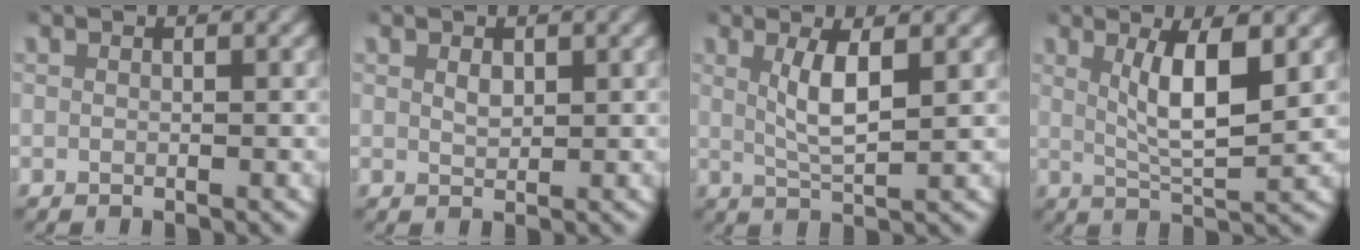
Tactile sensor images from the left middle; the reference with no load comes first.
{"total": 1.1, "force": [0.7, 0.6, 0.7], "torque": [-0.014, -0.005, 0.017]}
{"total": 3.4, "force": [1.0, 0.5, 3.2], "torque": [-0.065, -0.007, 0.023]}
{"total": 5.0, "force": [1.6, 1.2, 4.7], "torque": [-0.079, -0.009, 0.032]}